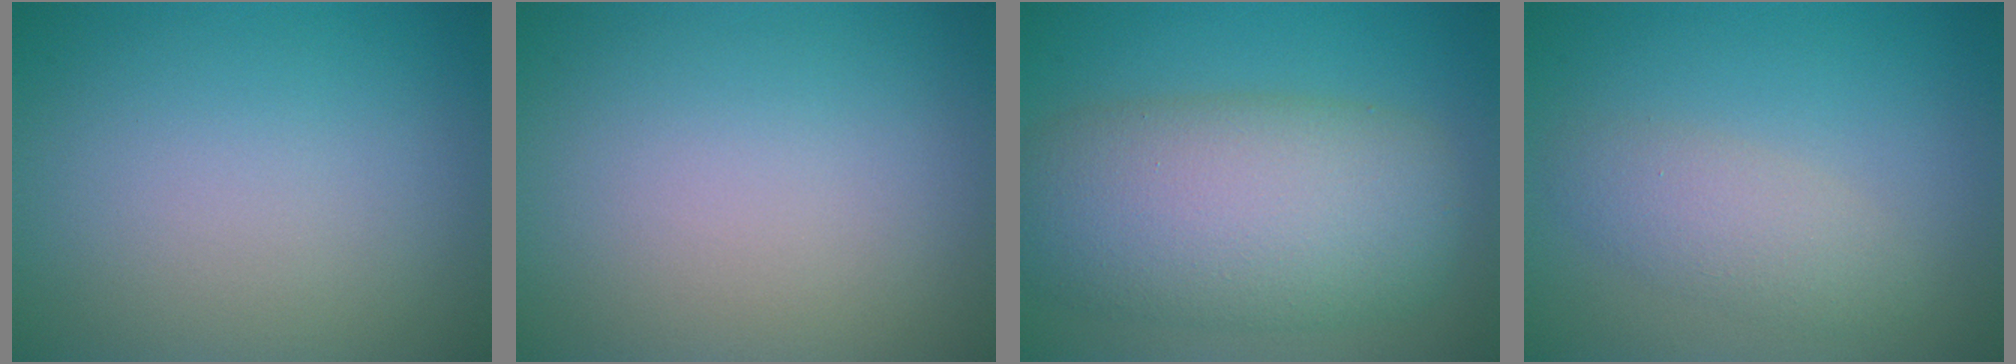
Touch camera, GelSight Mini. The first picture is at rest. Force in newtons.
{"total": 0.0}
{"total": 10.0, "press": 9.9, "slide": 0.4}
{"total": 2.8, "press": 2.8, "slide": 0.1}